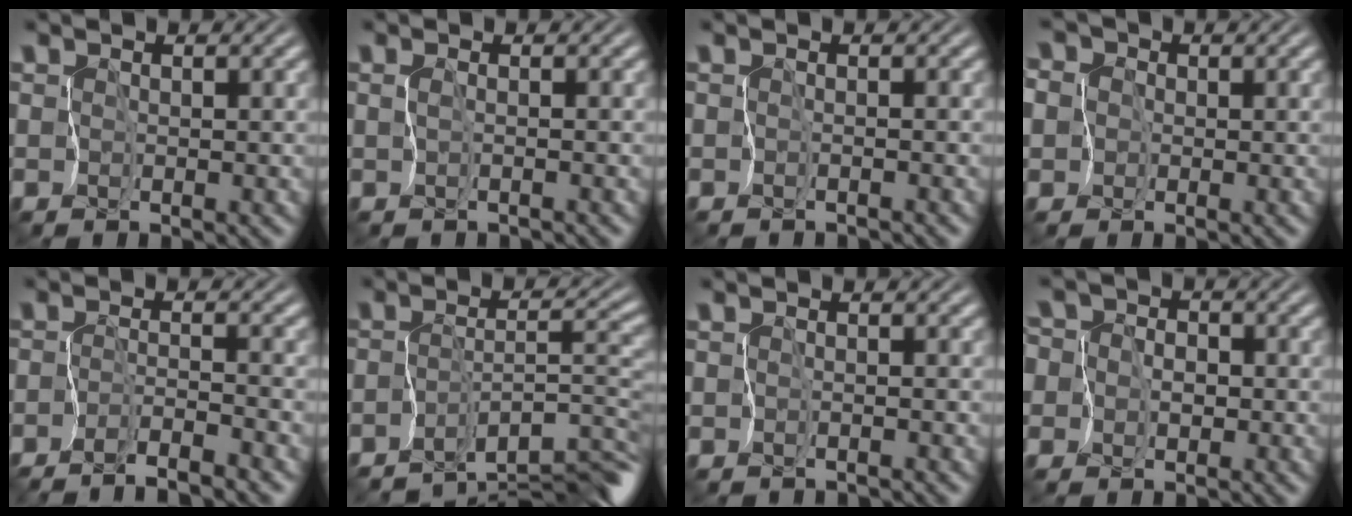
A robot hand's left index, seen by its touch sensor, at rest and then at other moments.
{"total": 0.8, "force": [-0.6, -0.3, 0.3], "torque": [-0.013, -0.005, -0.017]}
{"total": 0.9, "force": [-0.8, -0.3, -0.1], "torque": [0.004, -0.005, -0.018]}
{"total": 7.5, "force": [-0.6, 6.9, 2.9], "torque": [-0.077, 0.014, -0.064]}
{"total": 2.5, "force": [-2.1, -1.2, 0.6], "torque": [-0.021, 0.002, -0.045]}
{"total": 7.0, "force": [-5.3, 1.5, 4.4], "torque": [-0.057, -0.009, -0.089]}
{"total": 0.9, "force": [-0.9, -0.1, -0.1], "torque": [0.005, -0.006, -0.019]}
{"total": 6.7, "force": [-1.1, 6.2, 2.3], "torque": [-0.073, 0.015, -0.070]}